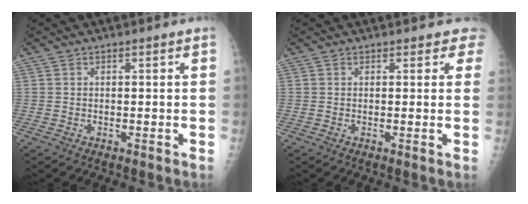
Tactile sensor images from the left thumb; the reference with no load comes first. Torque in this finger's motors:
{"motor_torque": [0.15, 0.17, 0.18, 0.04, 0.09]}